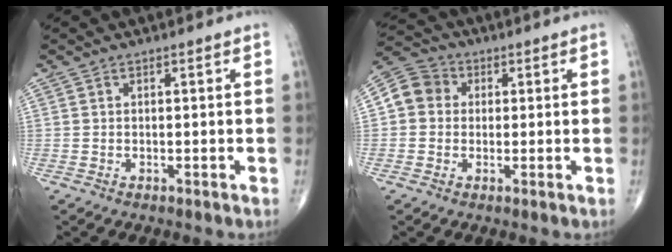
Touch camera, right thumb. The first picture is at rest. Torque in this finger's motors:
{"motor_torque": [0.02, 0.04, 0.09, -0.05, 0.01]}